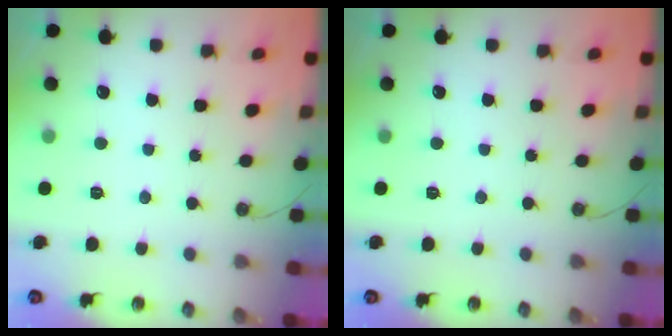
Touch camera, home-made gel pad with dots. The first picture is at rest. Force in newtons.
{"total": 0.0}